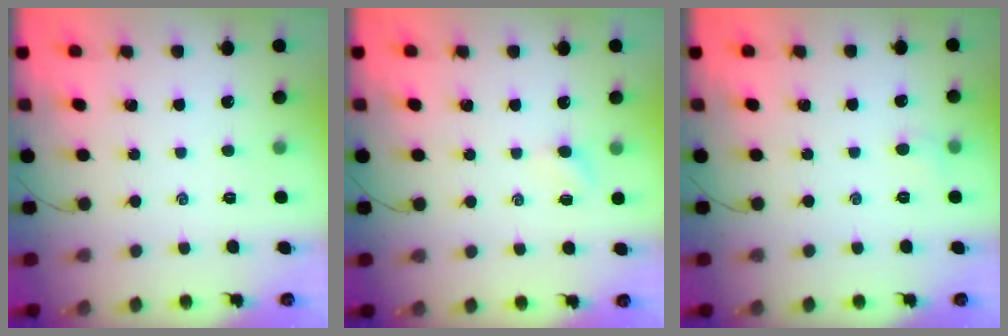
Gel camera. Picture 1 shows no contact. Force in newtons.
{"total": 3.4, "press": 3.2, "slide": 1.0}
{"total": 3.8, "press": 3.6, "slide": 1.2}